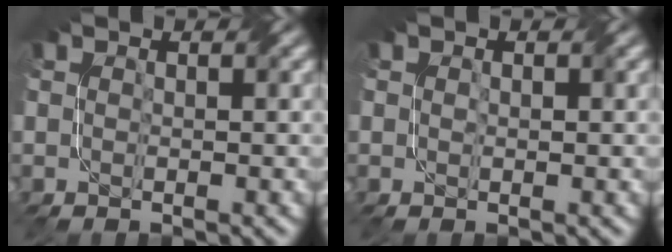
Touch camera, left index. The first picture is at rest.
{"total": 0.7, "force": [0.1, 0.2, 0.6], "torque": [-0.012, 0.001, 0.003]}